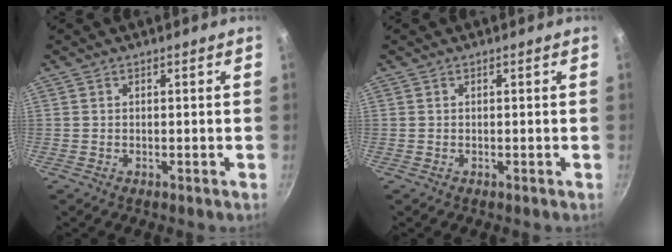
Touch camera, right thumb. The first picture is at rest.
{"total": 0.0}